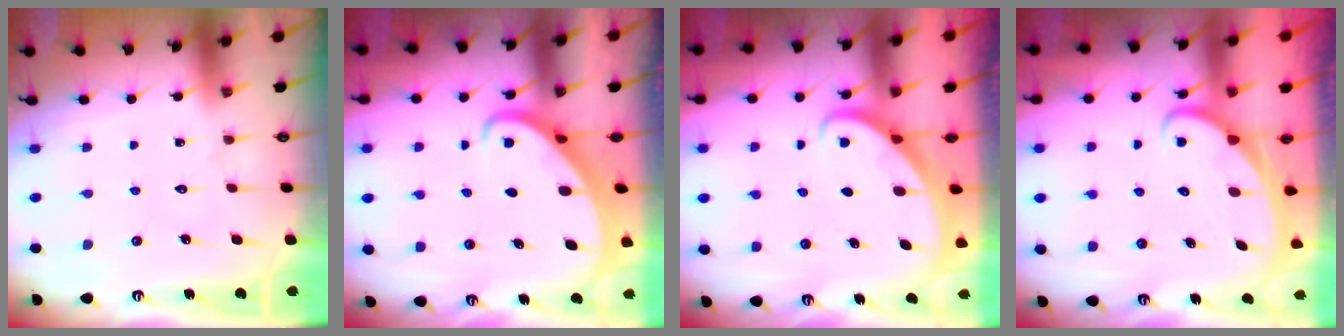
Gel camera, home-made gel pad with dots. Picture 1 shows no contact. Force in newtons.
{"total": 2.5, "press": 2.5, "slide": 0.2}
{"total": 2.6, "press": 2.6, "slide": 0.3}
{"total": 2.5, "press": 2.5, "slide": 0.3}